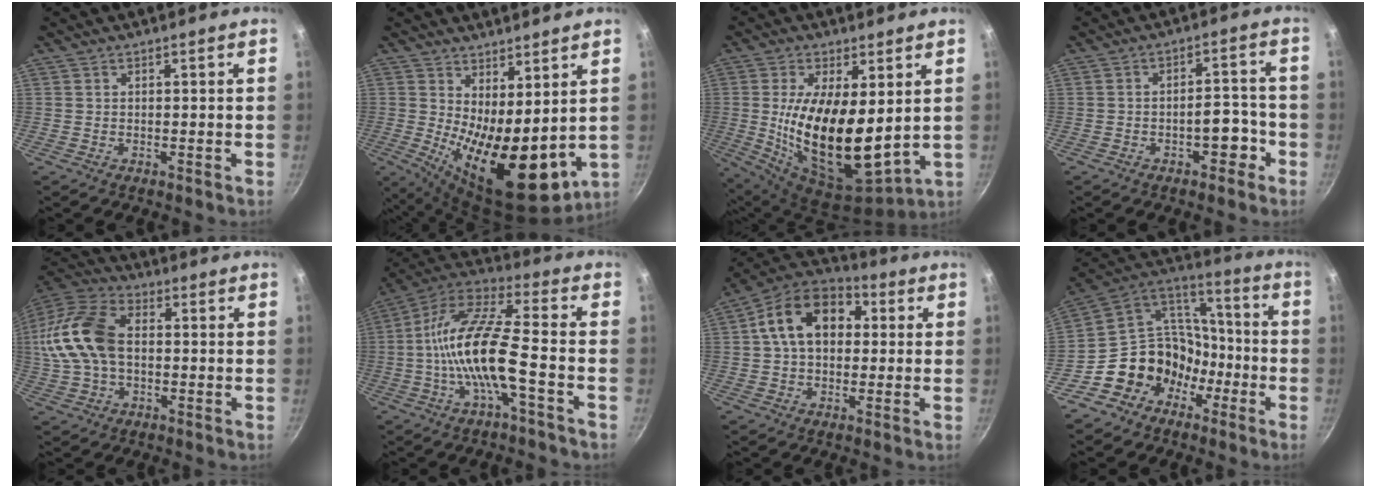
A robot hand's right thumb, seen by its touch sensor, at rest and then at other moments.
{"total": 16.7, "force": [1.9, 7.2, 14.9], "torque": [-0.195, -0.038, 0.048]}
{"total": 19.5, "force": [2.0, 8.9, 17.3], "torque": [-0.307, -0.042, 0.048]}
{"total": 5.6, "force": [-2.6, 2.9, 3.9], "torque": [-0.019, 0.035, -0.032]}
{"total": 18.2, "force": [0.6, 12.0, 13.7], "torque": [-0.281, 0.037, 0.003]}
{"total": 16.2, "force": [-3.5, 4.4, 15.2], "torque": [-0.289, 0.040, -0.084]}
{"total": 15.3, "force": [2.6, 10.7, 10.6], "torque": [-0.143, 0.030, 0.022]}
{"total": 17.2, "force": [-6.8, 14.4, 6.4], "torque": [-0.057, 0.091, -0.113]}